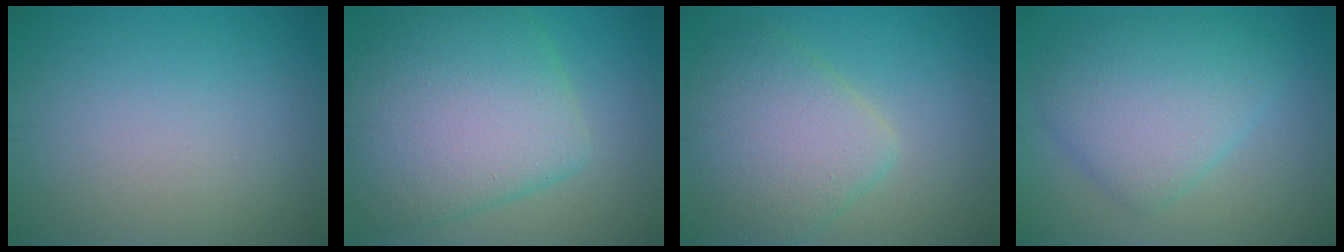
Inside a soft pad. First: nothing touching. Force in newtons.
{"total": 9.8, "press": 9.8, "slide": 0.3}
{"total": 5.9, "press": 5.9, "slide": 0.4}
{"total": 6.3, "press": 6.3, "slide": 0.1}